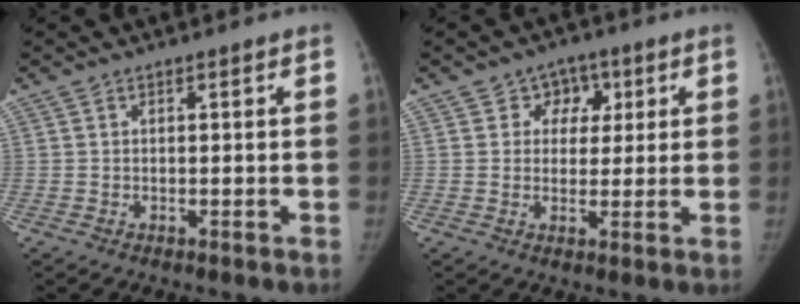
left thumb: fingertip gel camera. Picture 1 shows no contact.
{"total": 5.6, "force": [2.0, 4.9, 1.8], "torque": [0.014, 0.001, 0.023]}